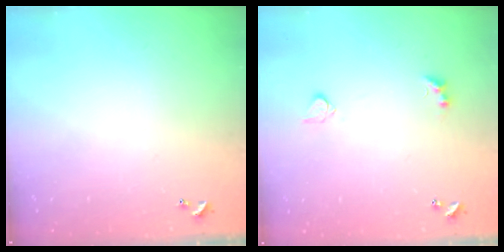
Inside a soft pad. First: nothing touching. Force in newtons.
{"total": 4.1, "press": 4.0, "slide": 1.1}